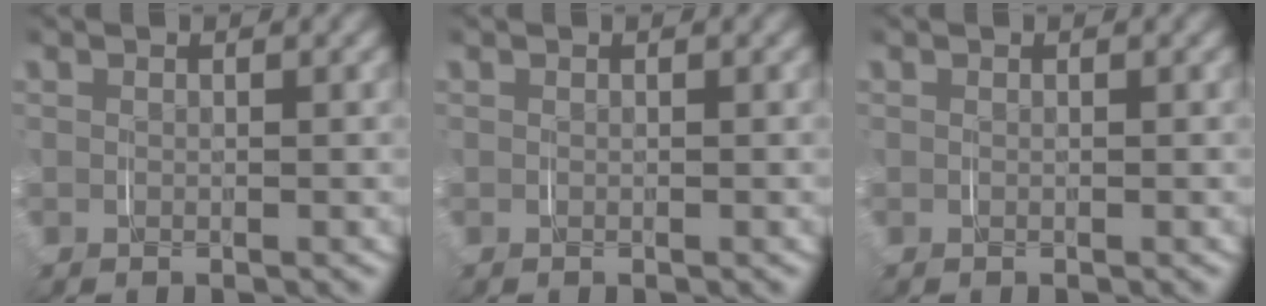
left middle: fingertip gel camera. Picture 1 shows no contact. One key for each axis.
{"total": 0.0}
{"total": 0.0}